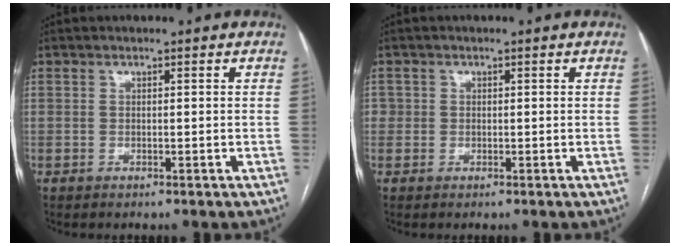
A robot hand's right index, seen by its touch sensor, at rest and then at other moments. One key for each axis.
{"total": 1.2, "fx": 0.0, "fy": 1.2, "fz": 0.2, "tx": 0.008, "ty": 0.005, "tz": -0.002}